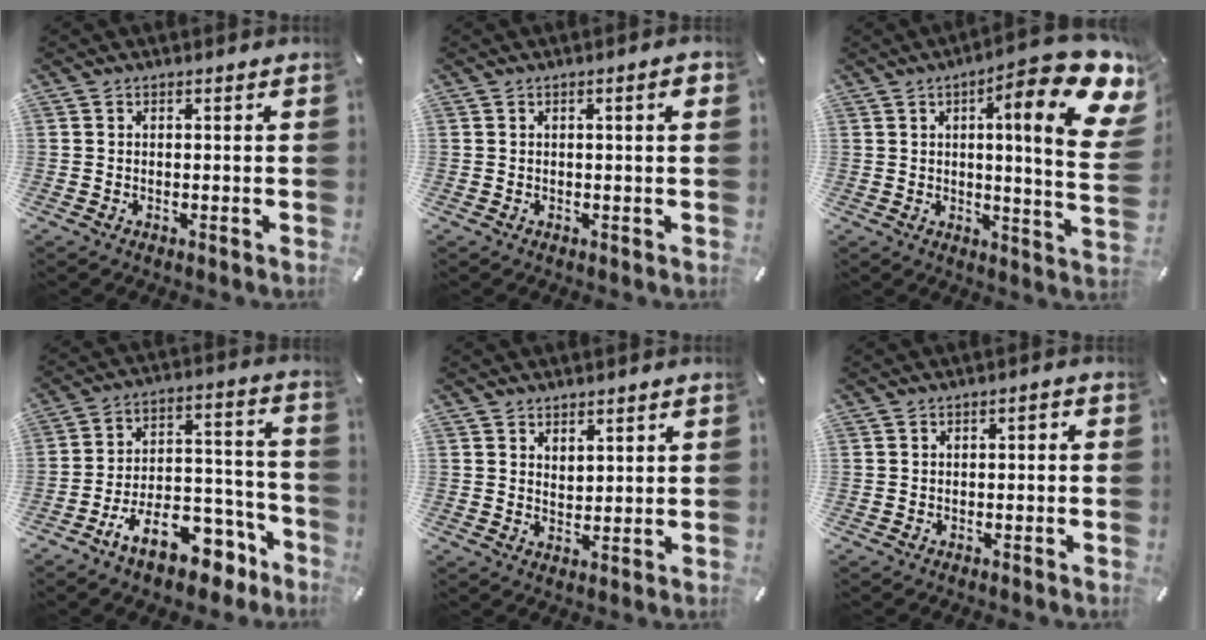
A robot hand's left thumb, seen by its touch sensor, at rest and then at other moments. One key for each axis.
{"total": 3.6, "fx": 1.0, "fy": 0.5, "fz": 3.4, "tx": -0.058, "ty": 0.000, "tz": 0.013}
{"total": 21.5, "fx": 8.7, "fy": 4.9, "fz": 19.0, "tx": -0.272, "ty": -0.059, "tz": 0.121}
{"total": 16.2, "fx": -10.3, "fy": 8.5, "fz": 9.1, "tx": -0.117, "ty": 0.060, "tz": -0.162}
{"total": 2.5, "fx": 2.2, "fy": 1.3, "fz": -0.1, "tx": 0.009, "ty": -0.010, "tz": 0.040}
{"total": 1.6, "fx": -0.8, "fy": 0.7, "fz": 1.2, "tx": -0.022, "ty": 0.006, "tz": -0.018}